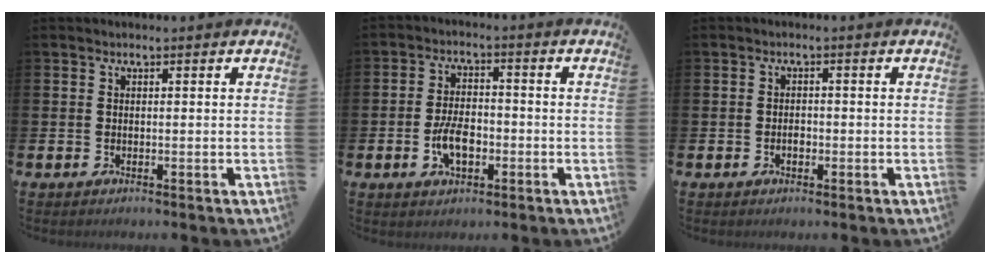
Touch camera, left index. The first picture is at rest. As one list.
[{"total": 5.5, "force": [-1.6, 2.9, 4.4], "torque": [-0.082, 0.007, -0.029]}, {"total": 1.3, "force": [-0.4, 0.9, 0.9], "torque": [-0.009, 0.000, -0.011]}]